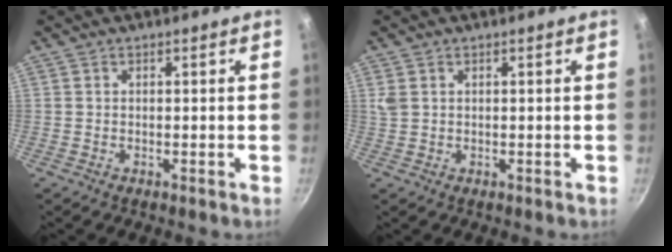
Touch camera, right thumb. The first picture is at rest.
{"total": 1.8, "force": [0.7, 1.3, 1.0], "torque": [-0.020, 0.003, 0.017]}